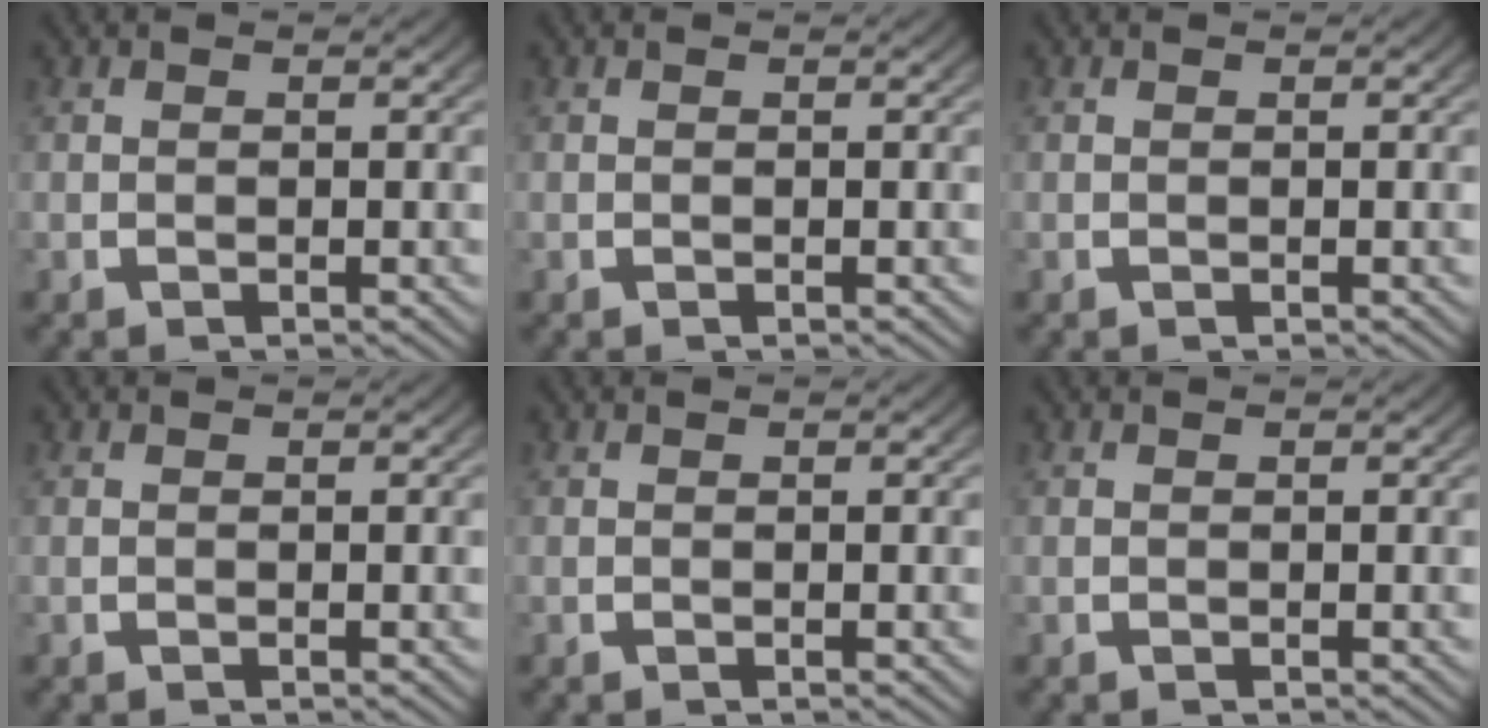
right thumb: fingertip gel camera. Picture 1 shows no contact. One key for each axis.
{"total": 0.0}
{"total": 0.0}
{"total": 0.0}
{"total": 0.0}
{"total": 0.0}